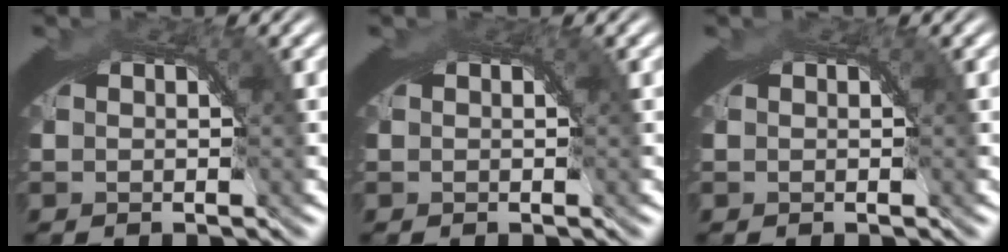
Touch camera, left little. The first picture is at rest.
{"total": 0.6, "force": [0.2, 0.1, 0.6], "torque": [-0.010, 0.002, 0.003]}
{"total": 0.0}